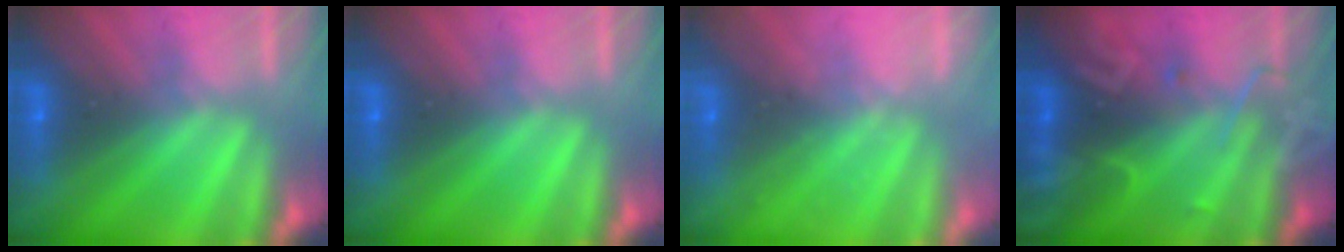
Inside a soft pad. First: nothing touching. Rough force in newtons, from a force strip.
{"total": 0.0}
{"total": 2.4}
{"total": 2.7}